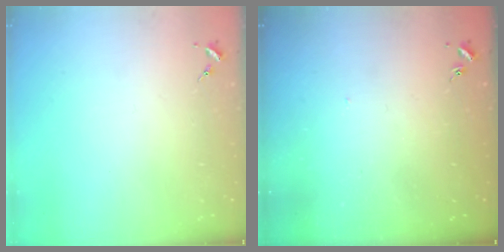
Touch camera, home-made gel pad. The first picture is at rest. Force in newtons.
{"total": 1.2, "press": 1.1, "slide": 0.1}